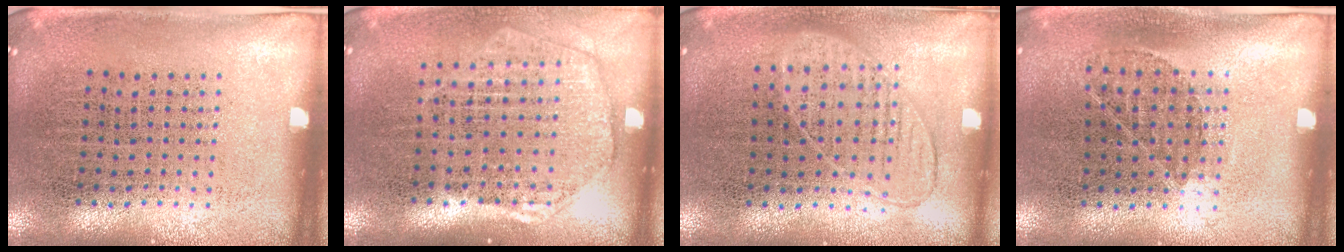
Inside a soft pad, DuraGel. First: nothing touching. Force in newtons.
{"total": 1.9, "press": 1.7, "slide": 0.8}
{"total": 0.9, "press": 0.9, "slide": 0.3}
{"total": 0.8, "press": 0.6, "slide": 0.5}